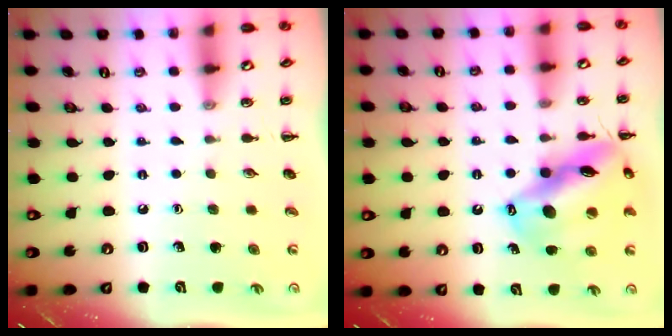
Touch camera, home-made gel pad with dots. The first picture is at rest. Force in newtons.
{"total": 17.7, "press": 17.4, "slide": 3.2}